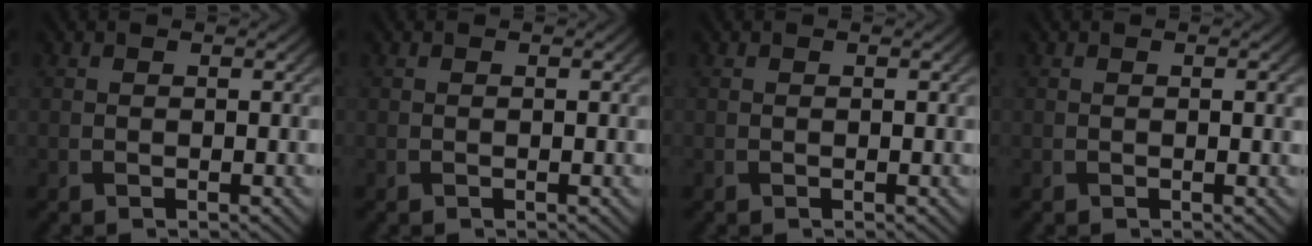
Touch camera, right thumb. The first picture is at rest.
{"total": 0.0}
{"total": 0.0}
{"total": 0.7, "force": [0.1, 0.1, 0.6], "torque": [-0.007, -0.002, 0.001]}